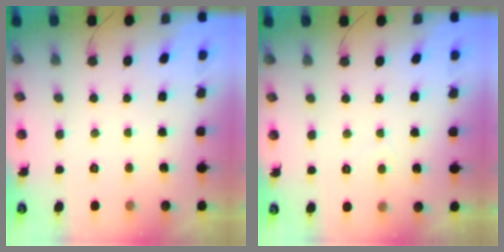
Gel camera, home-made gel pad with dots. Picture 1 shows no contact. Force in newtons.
{"total": 1.0, "press": 1.0, "slide": 0.2}